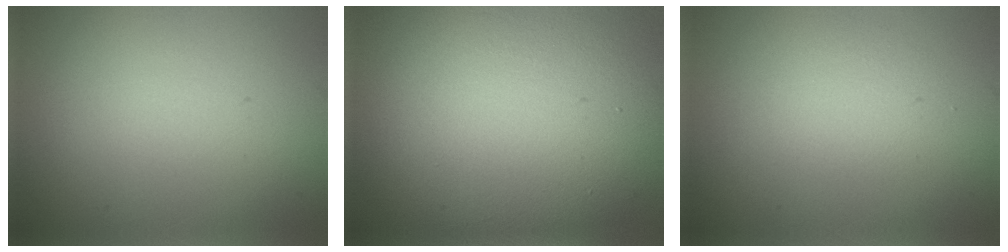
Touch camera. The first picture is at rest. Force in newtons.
{"total": 15.5, "press": 15.5, "slide": 0.9}
{"total": 1.8, "press": 1.8, "slide": 0.1}